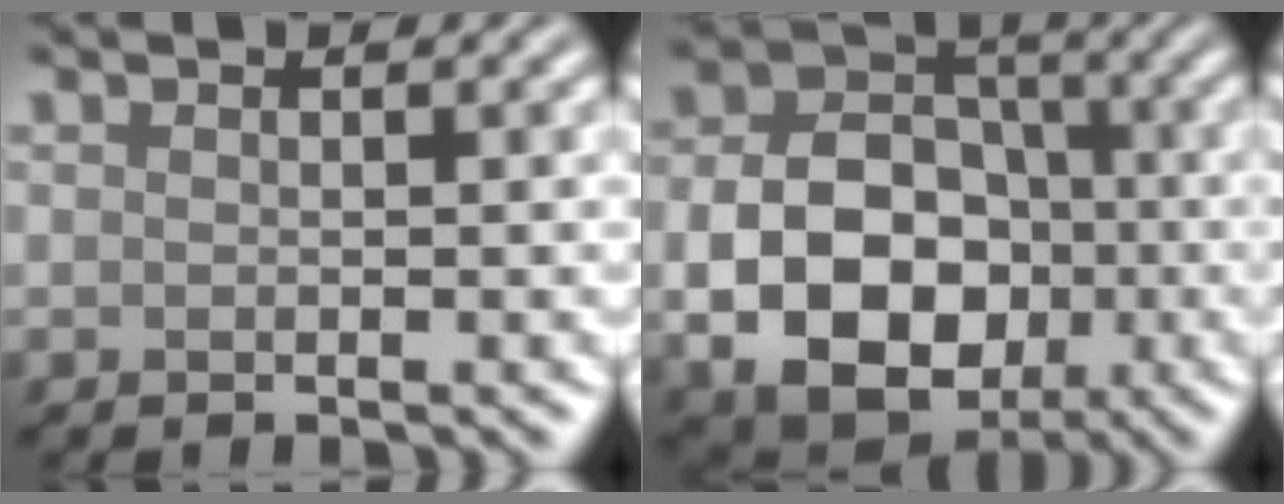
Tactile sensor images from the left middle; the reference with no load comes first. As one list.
[{"total": 10.9, "force": [-2.4, 8.1, 6.9], "torque": [-0.125, -0.019, -0.042]}]